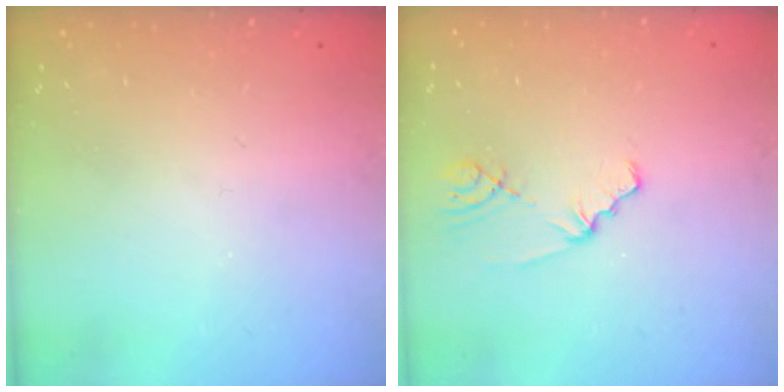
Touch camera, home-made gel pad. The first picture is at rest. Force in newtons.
{"total": 1.1, "press": 1.1, "slide": 0.2}